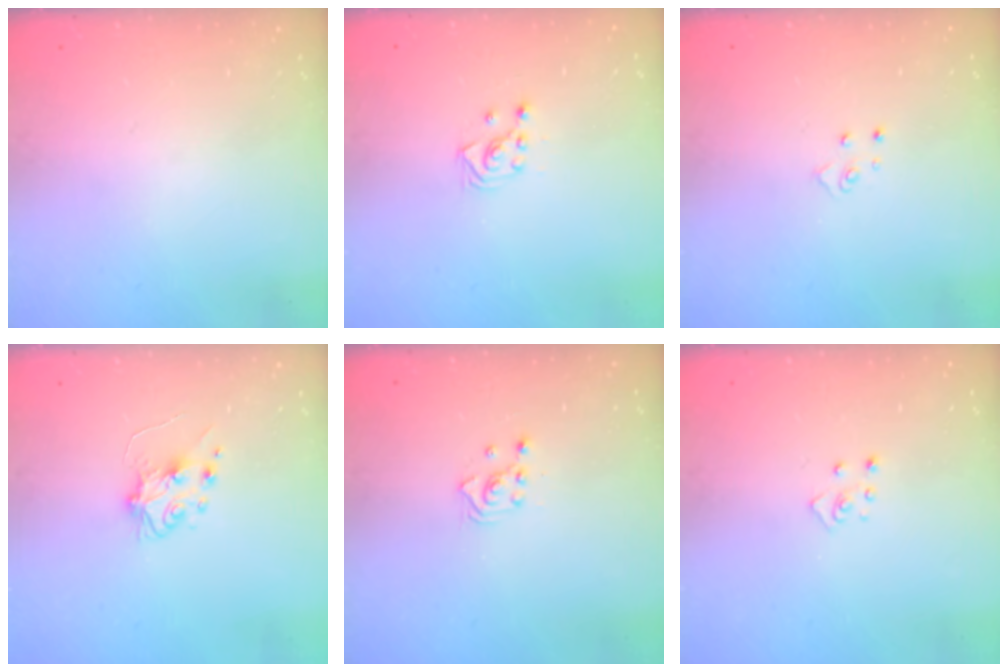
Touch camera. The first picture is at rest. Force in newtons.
{"total": 2.9, "press": 2.9, "slide": 0.3}
{"total": 4.3, "press": 4.3, "slide": 0.4}
{"total": 5.9, "press": 5.9, "slide": 0.9}
{"total": 2.3, "press": 2.3, "slide": 0.3}
{"total": 2.8, "press": 2.8, "slide": 0.3}